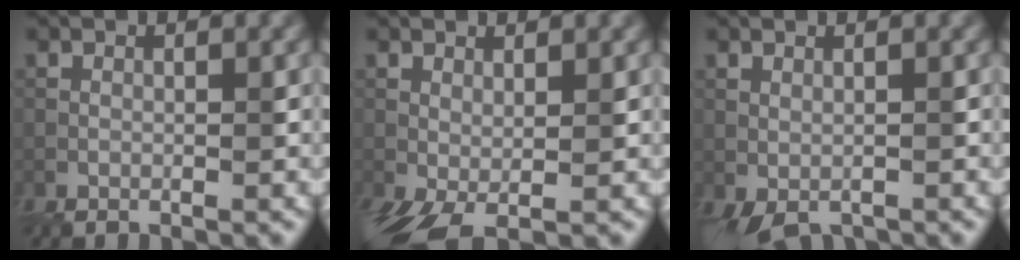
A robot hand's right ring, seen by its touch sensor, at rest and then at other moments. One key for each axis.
{"total": 4.4, "fx": -0.9, "fy": 1.9, "fz": 3.9, "tx": -0.080, "ty": -0.012, "tz": -0.004}
{"total": 2.1, "fx": -0.3, "fy": 1.1, "fz": 1.8, "tx": -0.029, "ty": -0.005, "tz": 0.005}